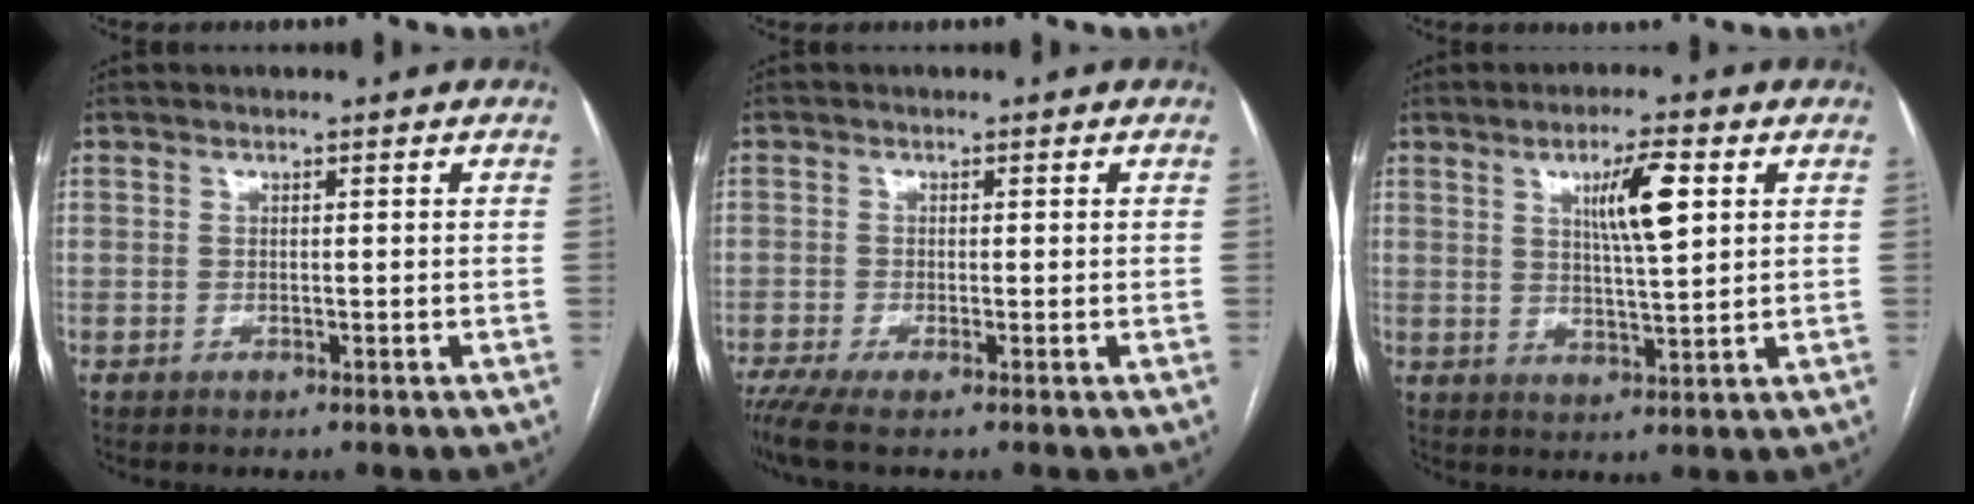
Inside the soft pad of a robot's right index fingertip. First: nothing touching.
{"total": 4.1, "force": [-2.7, 0.3, 3.0], "torque": [-0.060, -0.011, -0.055]}
{"total": 7.4, "force": [2.7, 0.8, 6.9], "torque": [-0.119, 0.002, 0.046]}